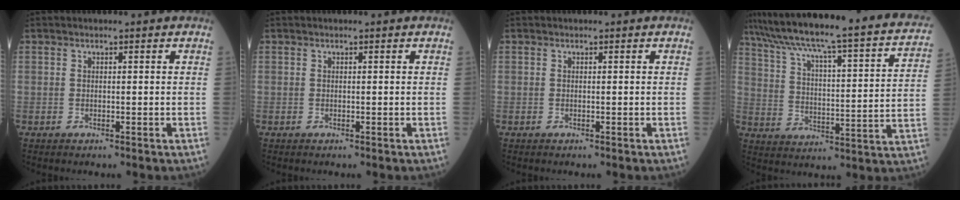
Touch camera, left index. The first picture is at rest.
{"total": 0.0}
{"total": 0.0}
{"total": 30.9, "force": [26.6, 2.8, 15.5], "torque": [-0.248, -0.033, 0.349]}